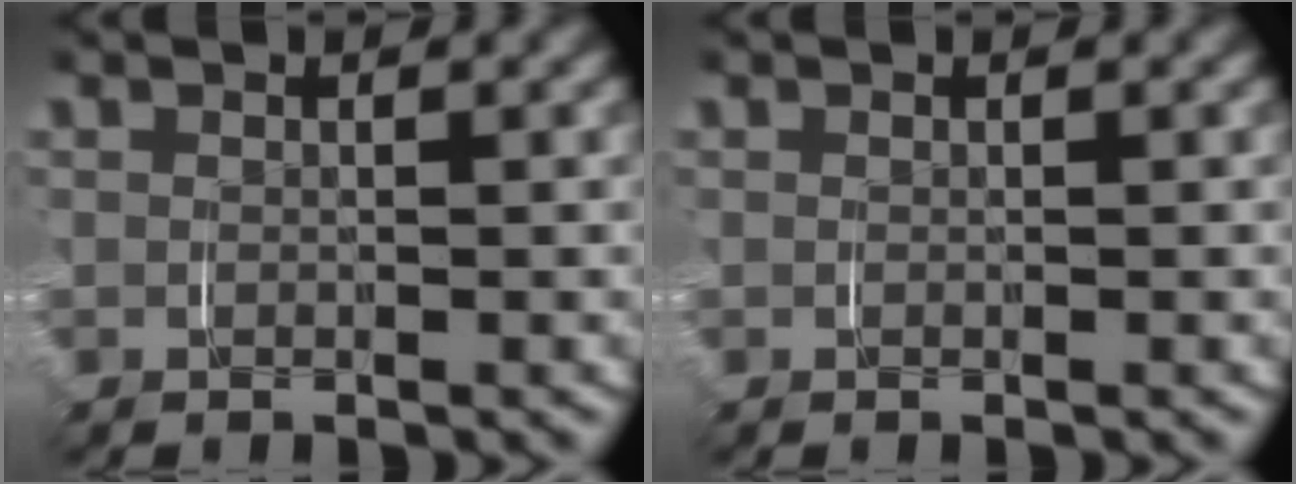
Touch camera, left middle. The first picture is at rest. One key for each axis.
{"total": 0.0}